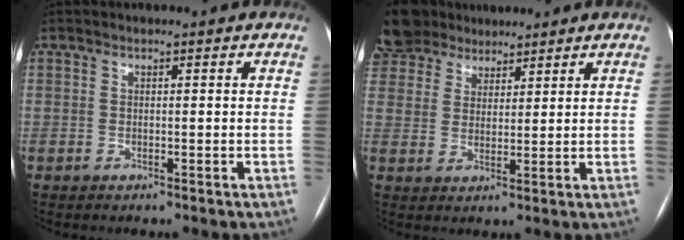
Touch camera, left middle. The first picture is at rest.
{"total": 11.8, "force": [9.3, 6.8, 2.9], "torque": [-0.081, 0.041, 0.180]}